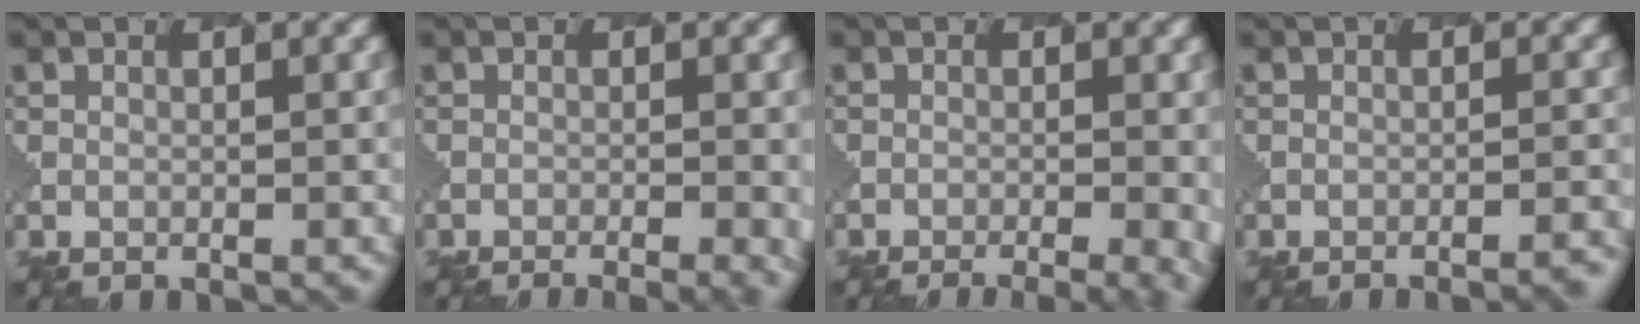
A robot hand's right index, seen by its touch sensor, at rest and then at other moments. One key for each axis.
{"total": 4.7, "fx": -2.4, "fy": 1.8, "fz": 3.6, "tx": -0.027, "ty": 0.004, "tz": -0.026}
{"total": 6.5, "fx": -3.3, "fy": 2.6, "fz": 4.9, "tx": -0.035, "ty": -0.002, "tz": -0.035}
{"total": 3.4, "fx": -3.0, "fy": 0.7, "fz": 1.2, "tx": 0.001, "ty": 0.020, "tz": -0.042}